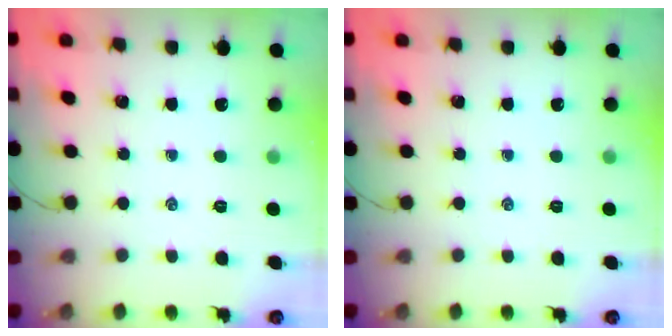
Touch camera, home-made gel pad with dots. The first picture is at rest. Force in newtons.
{"total": 0.0}